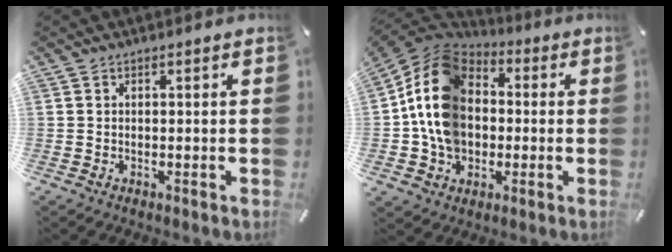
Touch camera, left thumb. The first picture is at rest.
{"total": 15.0, "force": [-1.3, 12.6, 7.9], "torque": [-0.198, 0.015, -0.026]}